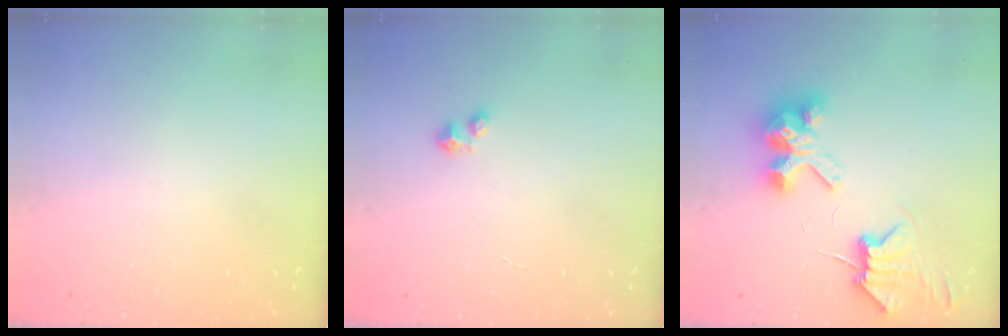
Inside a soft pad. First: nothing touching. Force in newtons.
{"total": 2.8, "press": 2.8, "slide": 0.4}
{"total": 6.3, "press": 6.3, "slide": 0.8}